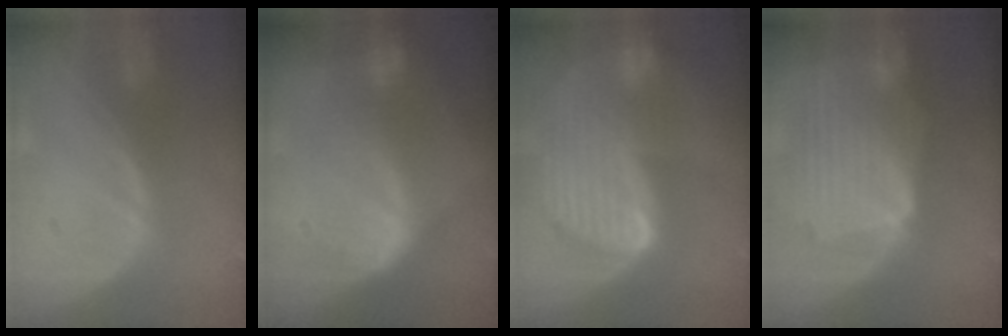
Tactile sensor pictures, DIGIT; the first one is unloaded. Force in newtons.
{"total": 6.9, "press": 6.8, "slide": 1.1}
{"total": 9.7, "press": 8.3, "slide": 5.1}
{"total": 10.3, "press": 9.1, "slide": 4.9}